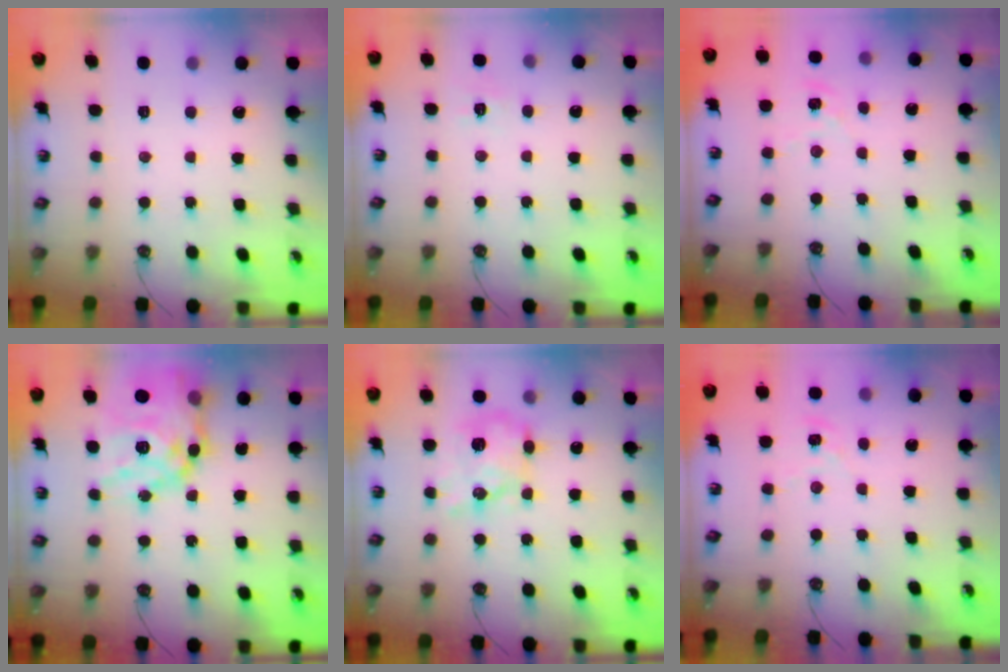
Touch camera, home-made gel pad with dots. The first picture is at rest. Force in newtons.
{"total": 5.7, "press": 5.7, "slide": 0.7}
{"total": 1.9, "press": 1.9, "slide": 0.2}
{"total": 21.7, "press": 21.6, "slide": 1.8}
{"total": 12.4, "press": 12.4, "slide": 0.6}
{"total": 1.9, "press": 1.9, "slide": 0.2}